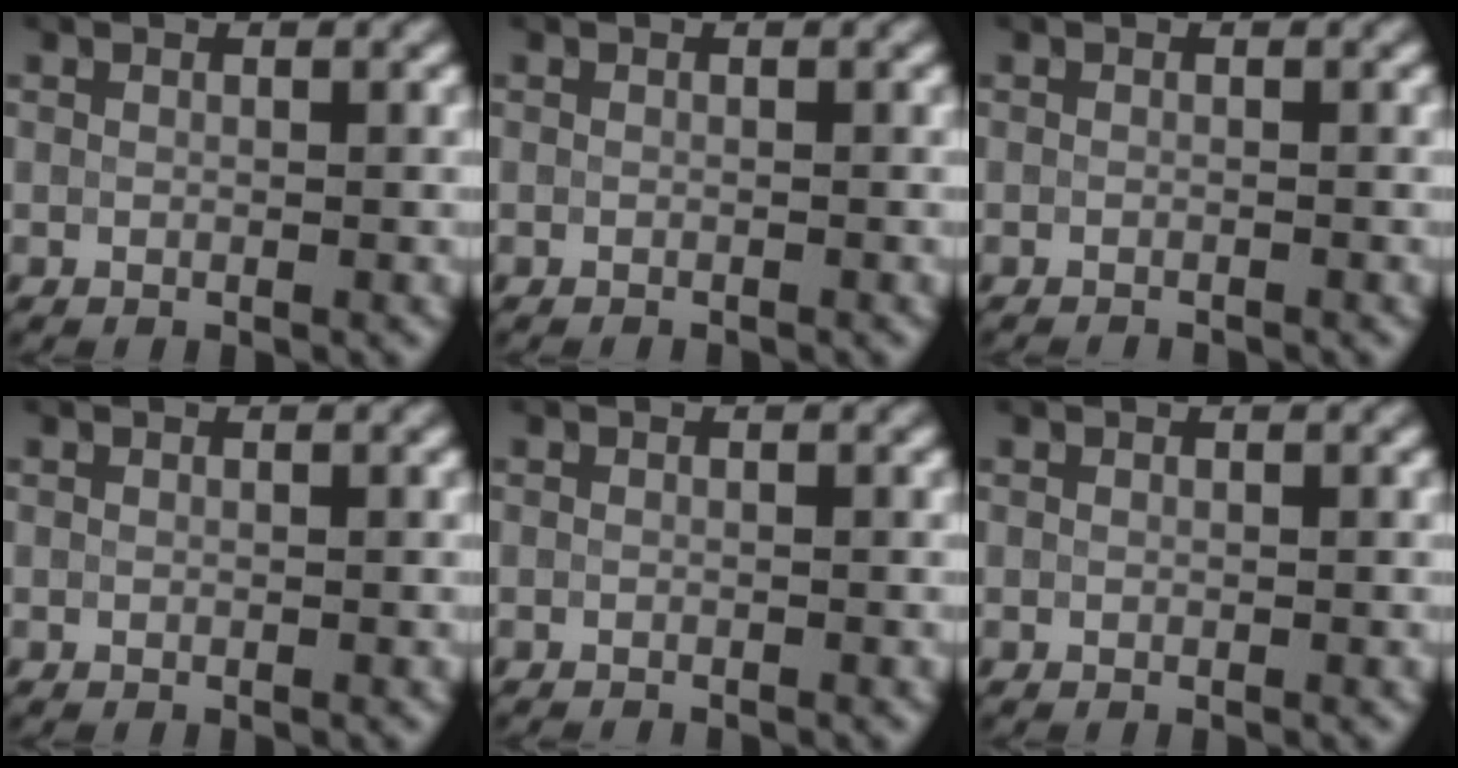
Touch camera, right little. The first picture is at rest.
{"total": 0.7, "force": [-0.6, 0.1, 0.2], "torque": [0.003, -0.003, -0.010]}
{"total": 1.2, "force": [-1.1, 0.2, 0.3], "torque": [0.007, -0.006, -0.017]}
{"total": 0.0}
{"total": 0.7, "force": [-0.7, 0.1, 0.2], "torque": [0.004, -0.005, -0.012]}
{"total": 0.0}